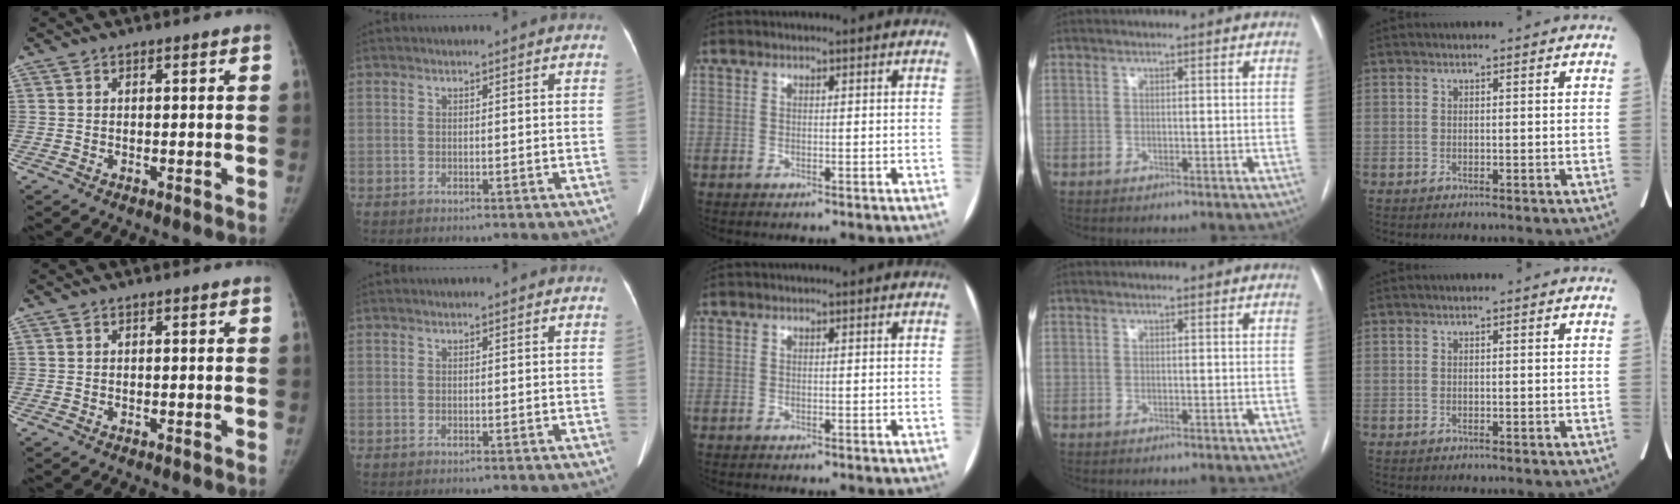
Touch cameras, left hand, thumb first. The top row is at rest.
{}